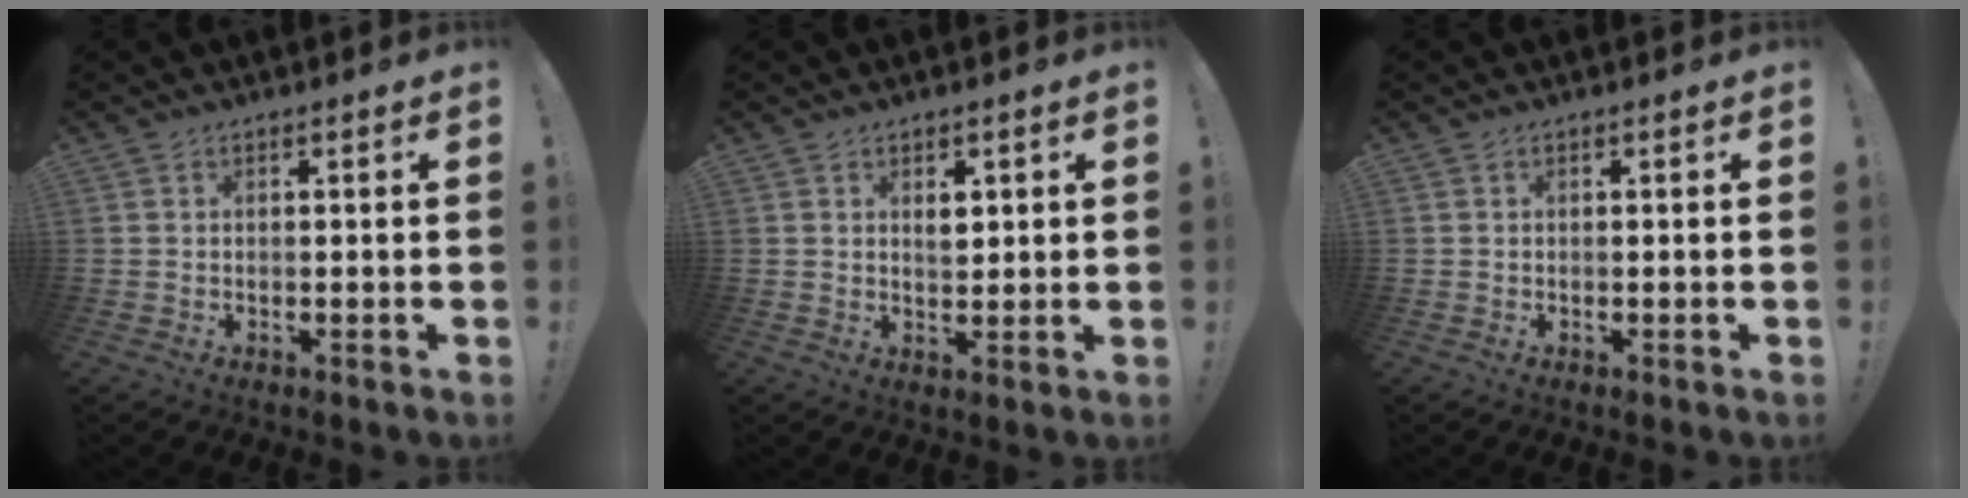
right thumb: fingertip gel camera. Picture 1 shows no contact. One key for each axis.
{"total": 3.7, "fx": 1.6, "fy": 2.4, "fz": 2.2, "tx": -0.020, "ty": -0.006, "tz": 0.023}
{"total": 0.0}